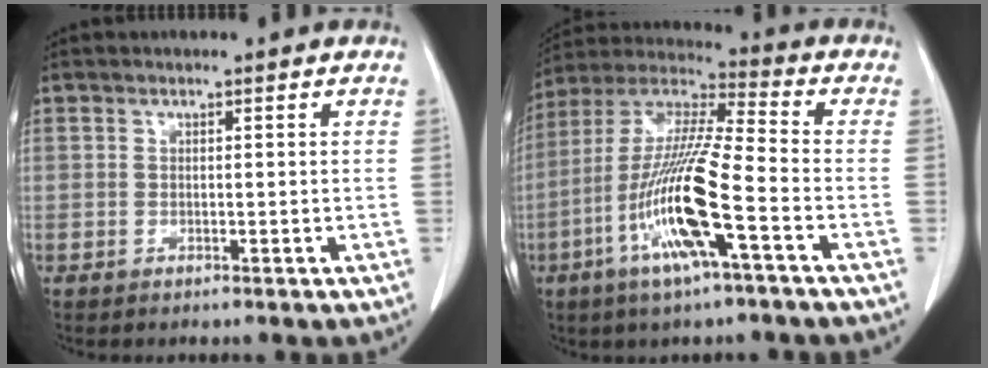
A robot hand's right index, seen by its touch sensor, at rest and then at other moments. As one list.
[{"total": 16.9, "force": [-5.8, 1.2, 15.8], "torque": [-0.325, -0.012, -0.114]}]